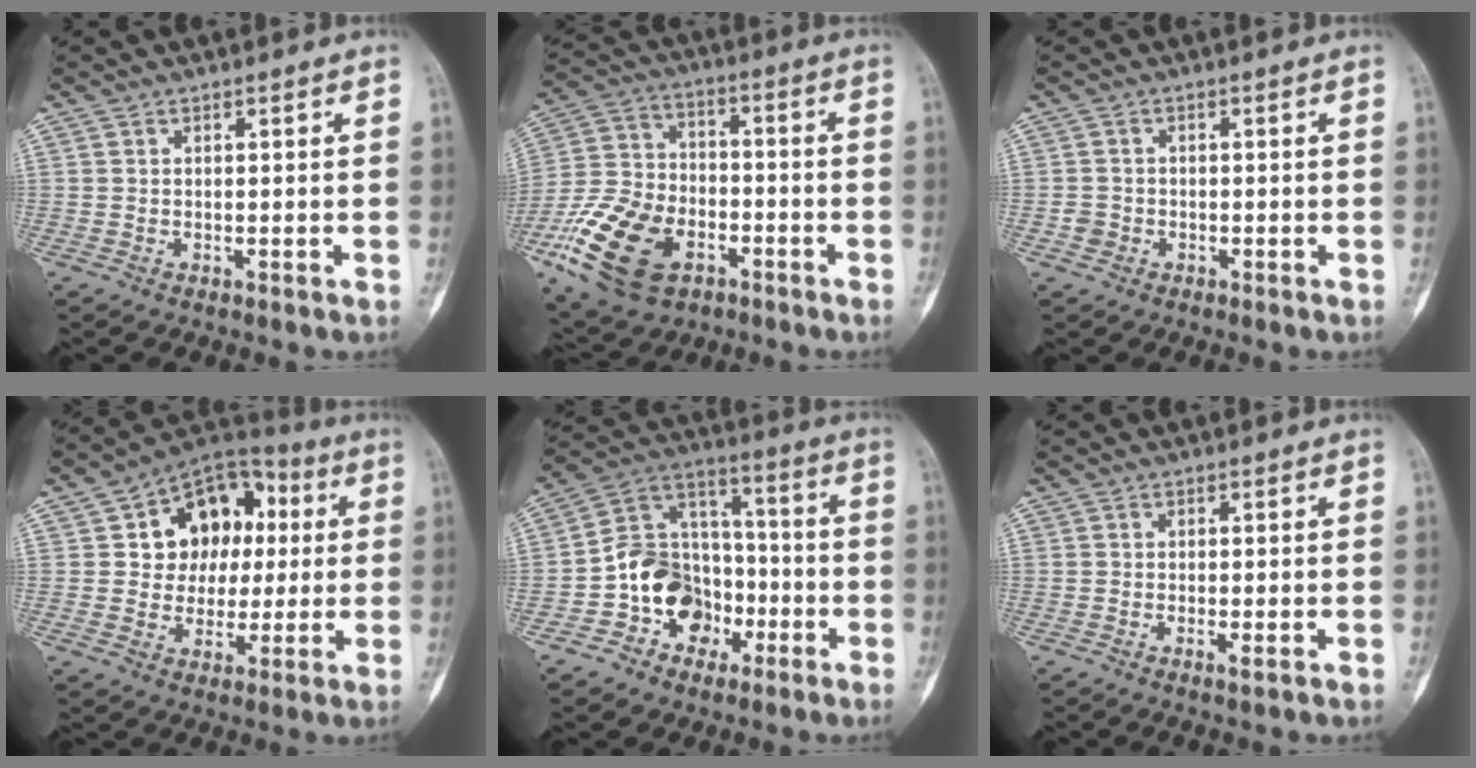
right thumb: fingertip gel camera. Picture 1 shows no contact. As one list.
[{"total": 19.7, "force": [-8.4, 12.3, 12.8], "torque": [-0.243, 0.033, -0.150]}, {"total": 1.9, "force": [-0.7, 1.7, 0.3], "torque": [0.005, 0.009, -0.016]}, {"total": 15.0, "force": [2.7, 11.8, 8.8], "torque": [-0.064, 0.020, 0.038]}, {"total": 14.1, "force": [-5.3, 11.2, 6.8], "torque": [-0.068, 0.071, -0.095]}, {"total": 1.3, "force": [-0.5, 0.3, 1.2], "torque": [-0.020, -0.002, -0.012]}]